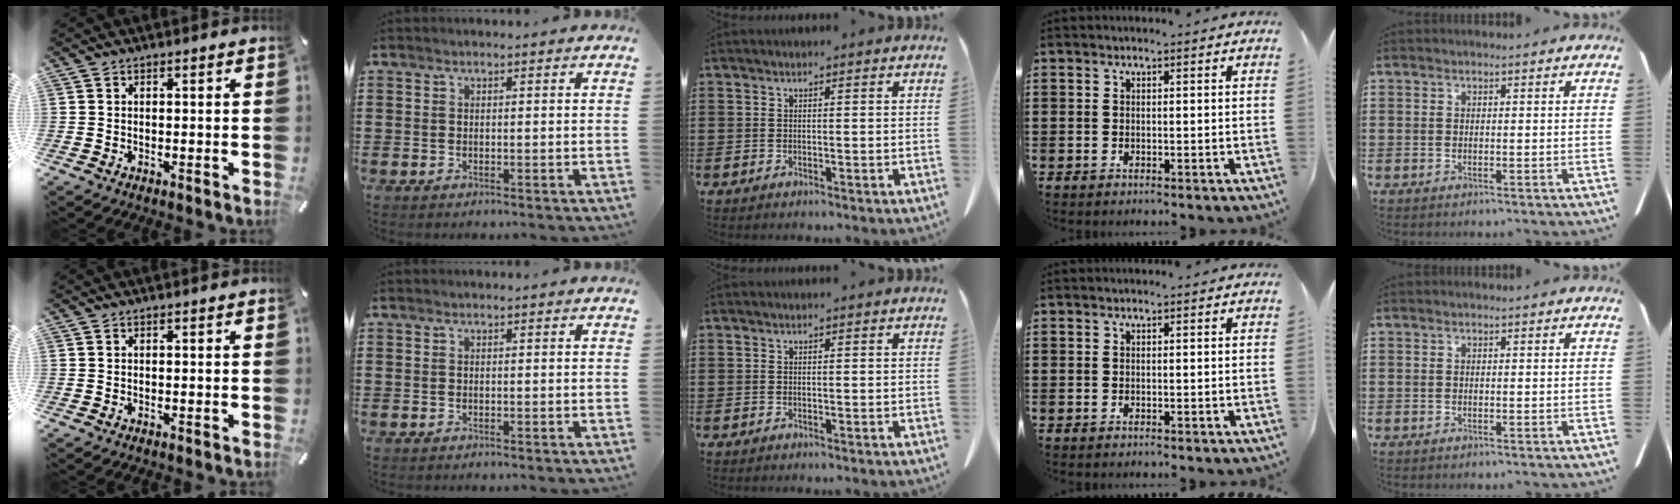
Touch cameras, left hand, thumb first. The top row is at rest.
{}